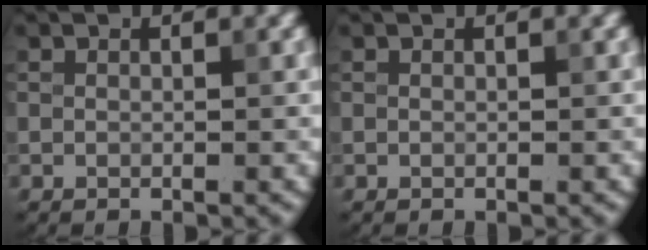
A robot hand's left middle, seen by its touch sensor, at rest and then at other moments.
{"total": 0.0}